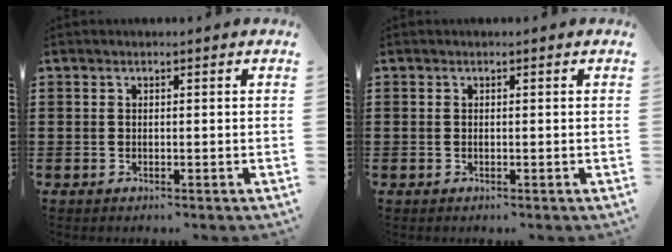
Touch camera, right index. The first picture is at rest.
{"total": 0.0}